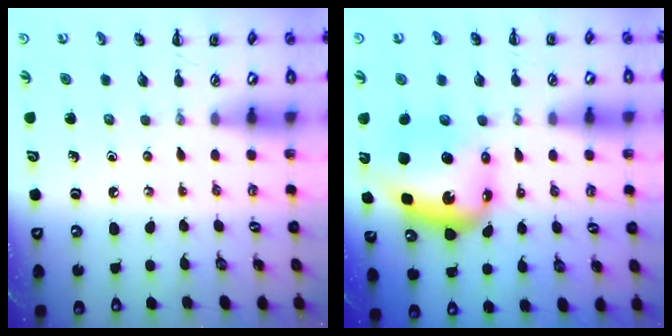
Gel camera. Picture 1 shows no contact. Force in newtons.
{"total": 8.3, "press": 8.0, "slide": 2.3}